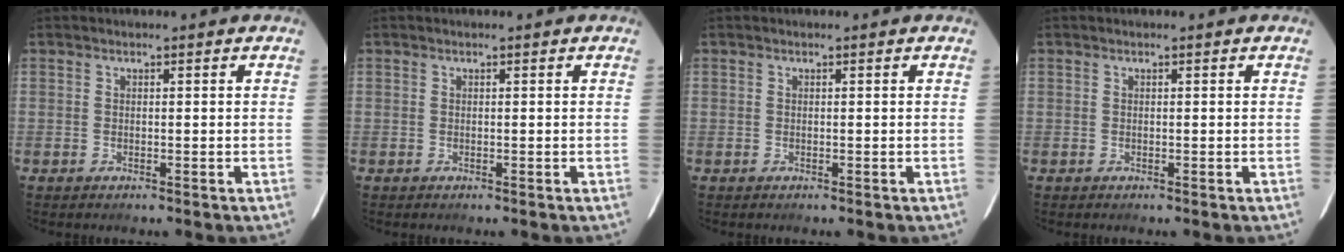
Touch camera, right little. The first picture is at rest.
{"total": 0.0}
{"total": 0.0}
{"total": 0.0}